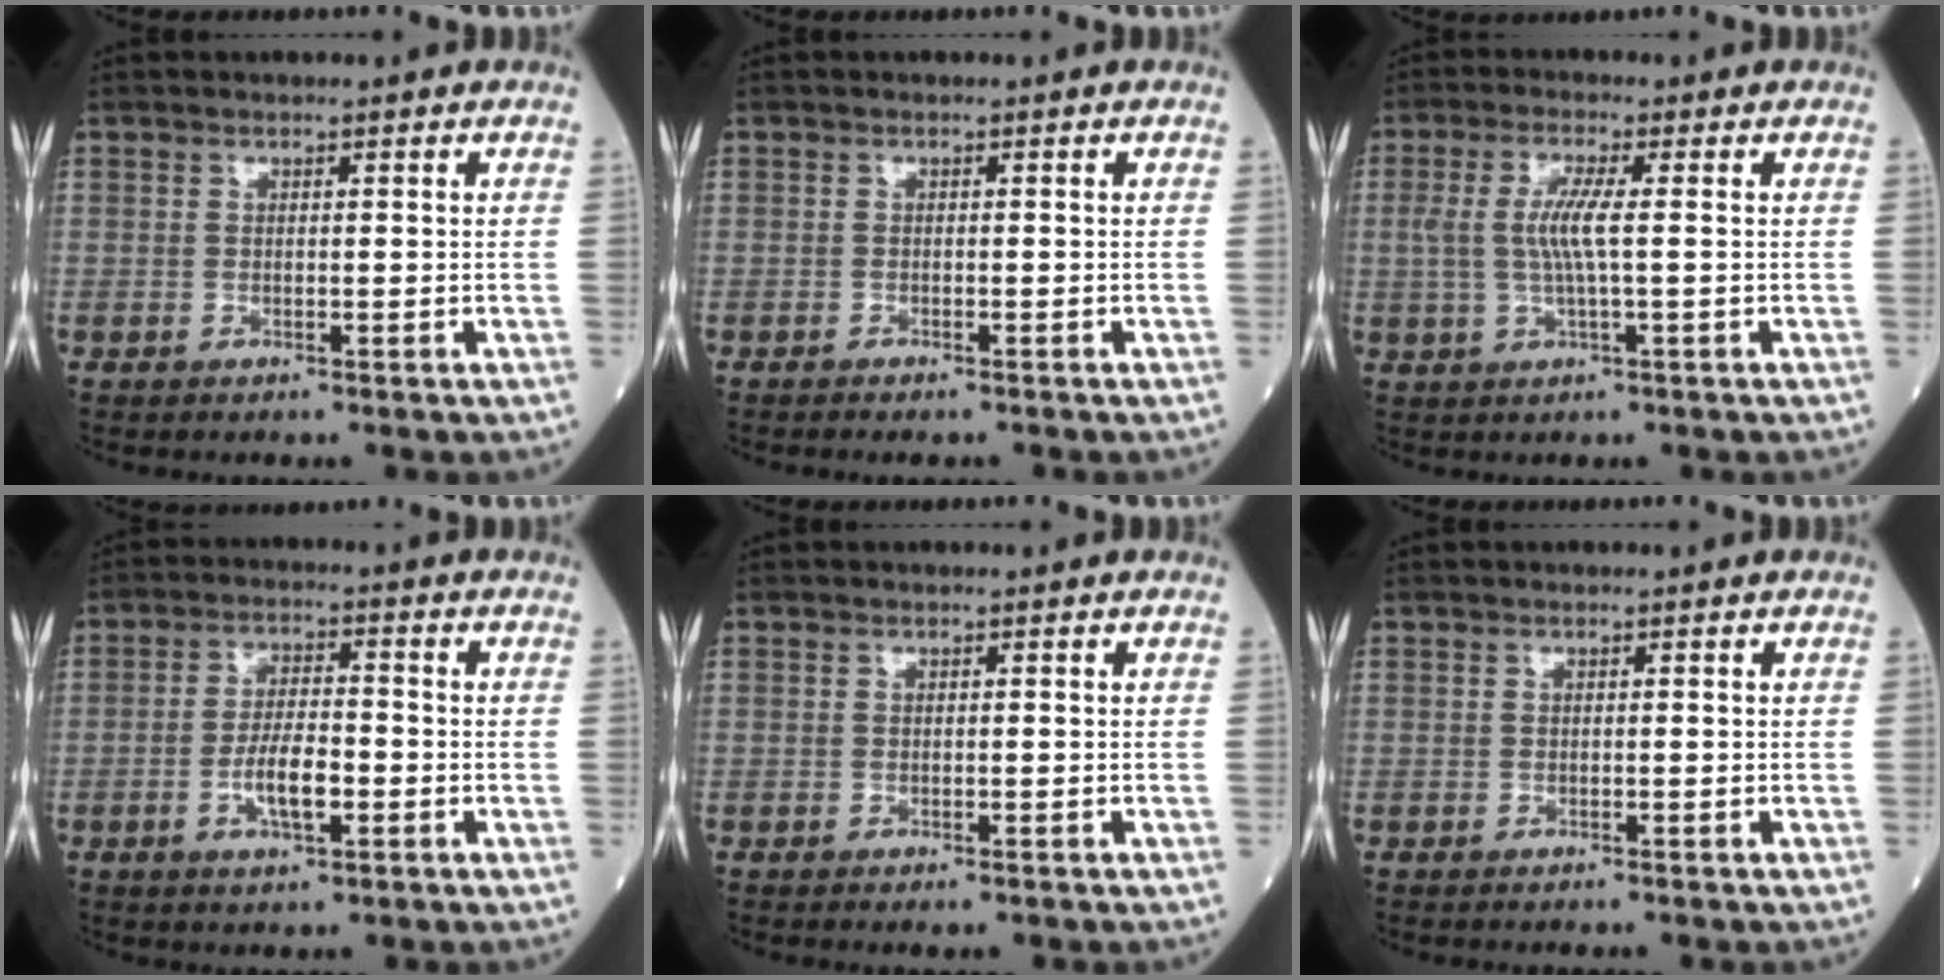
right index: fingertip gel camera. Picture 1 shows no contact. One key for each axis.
{"total": 1.8, "fx": -1.6, "fy": 0.3, "fz": 0.7, "tx": -0.006, "ty": -0.003, "tz": -0.020}
{"total": 5.3, "fx": 0.3, "fy": 0.6, "fz": 5.3, "tx": -0.116, "ty": 0.007, "tz": 0.005}
{"total": 6.0, "fx": -1.9, "fy": 1.8, "fz": 5.4, "tx": -0.102, "ty": 0.004, "tz": -0.035}
{"total": 1.3, "fx": -1.0, "fy": 0.3, "fz": 0.8, "tx": -0.005, "ty": -0.002, "tz": -0.012}
{"total": 1.0, "fx": -0.8, "fy": 0.1, "fz": 0.4, "tx": -0.005, "ty": -0.001, "tz": -0.011}